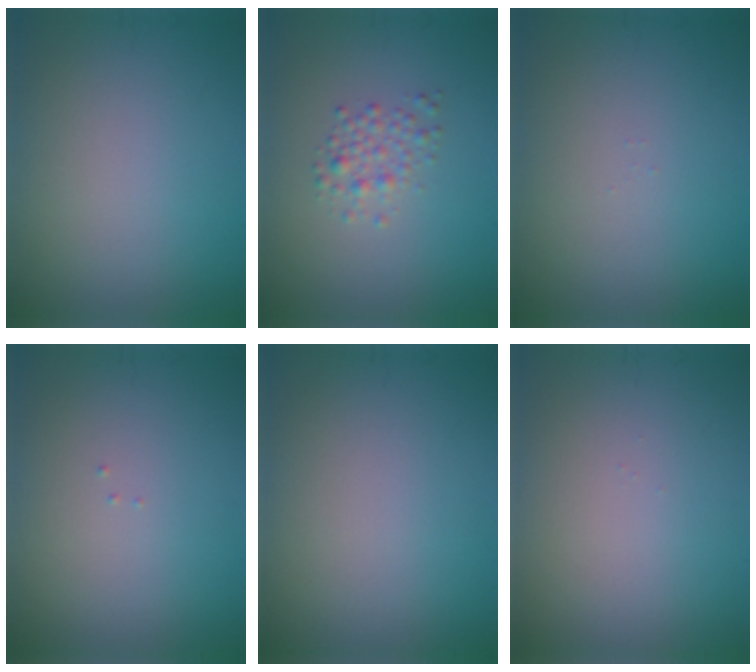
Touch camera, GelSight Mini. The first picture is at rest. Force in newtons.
{"total": 1.9, "press": 1.9, "slide": 0.0}
{"total": 0.0}
{"total": 0.0}
{"total": 0.0}
{"total": 0.0}